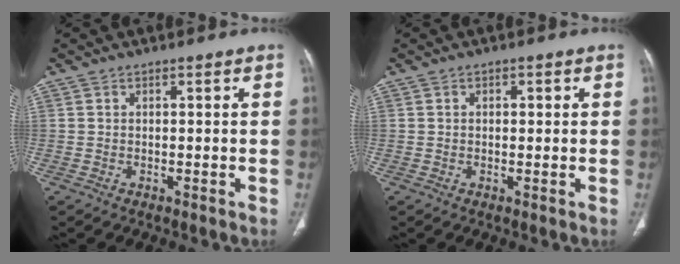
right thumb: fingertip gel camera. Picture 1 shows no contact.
{"total": 1.5, "force": [0.4, 0.9, 1.2], "torque": [-0.015, 0.003, 0.005]}